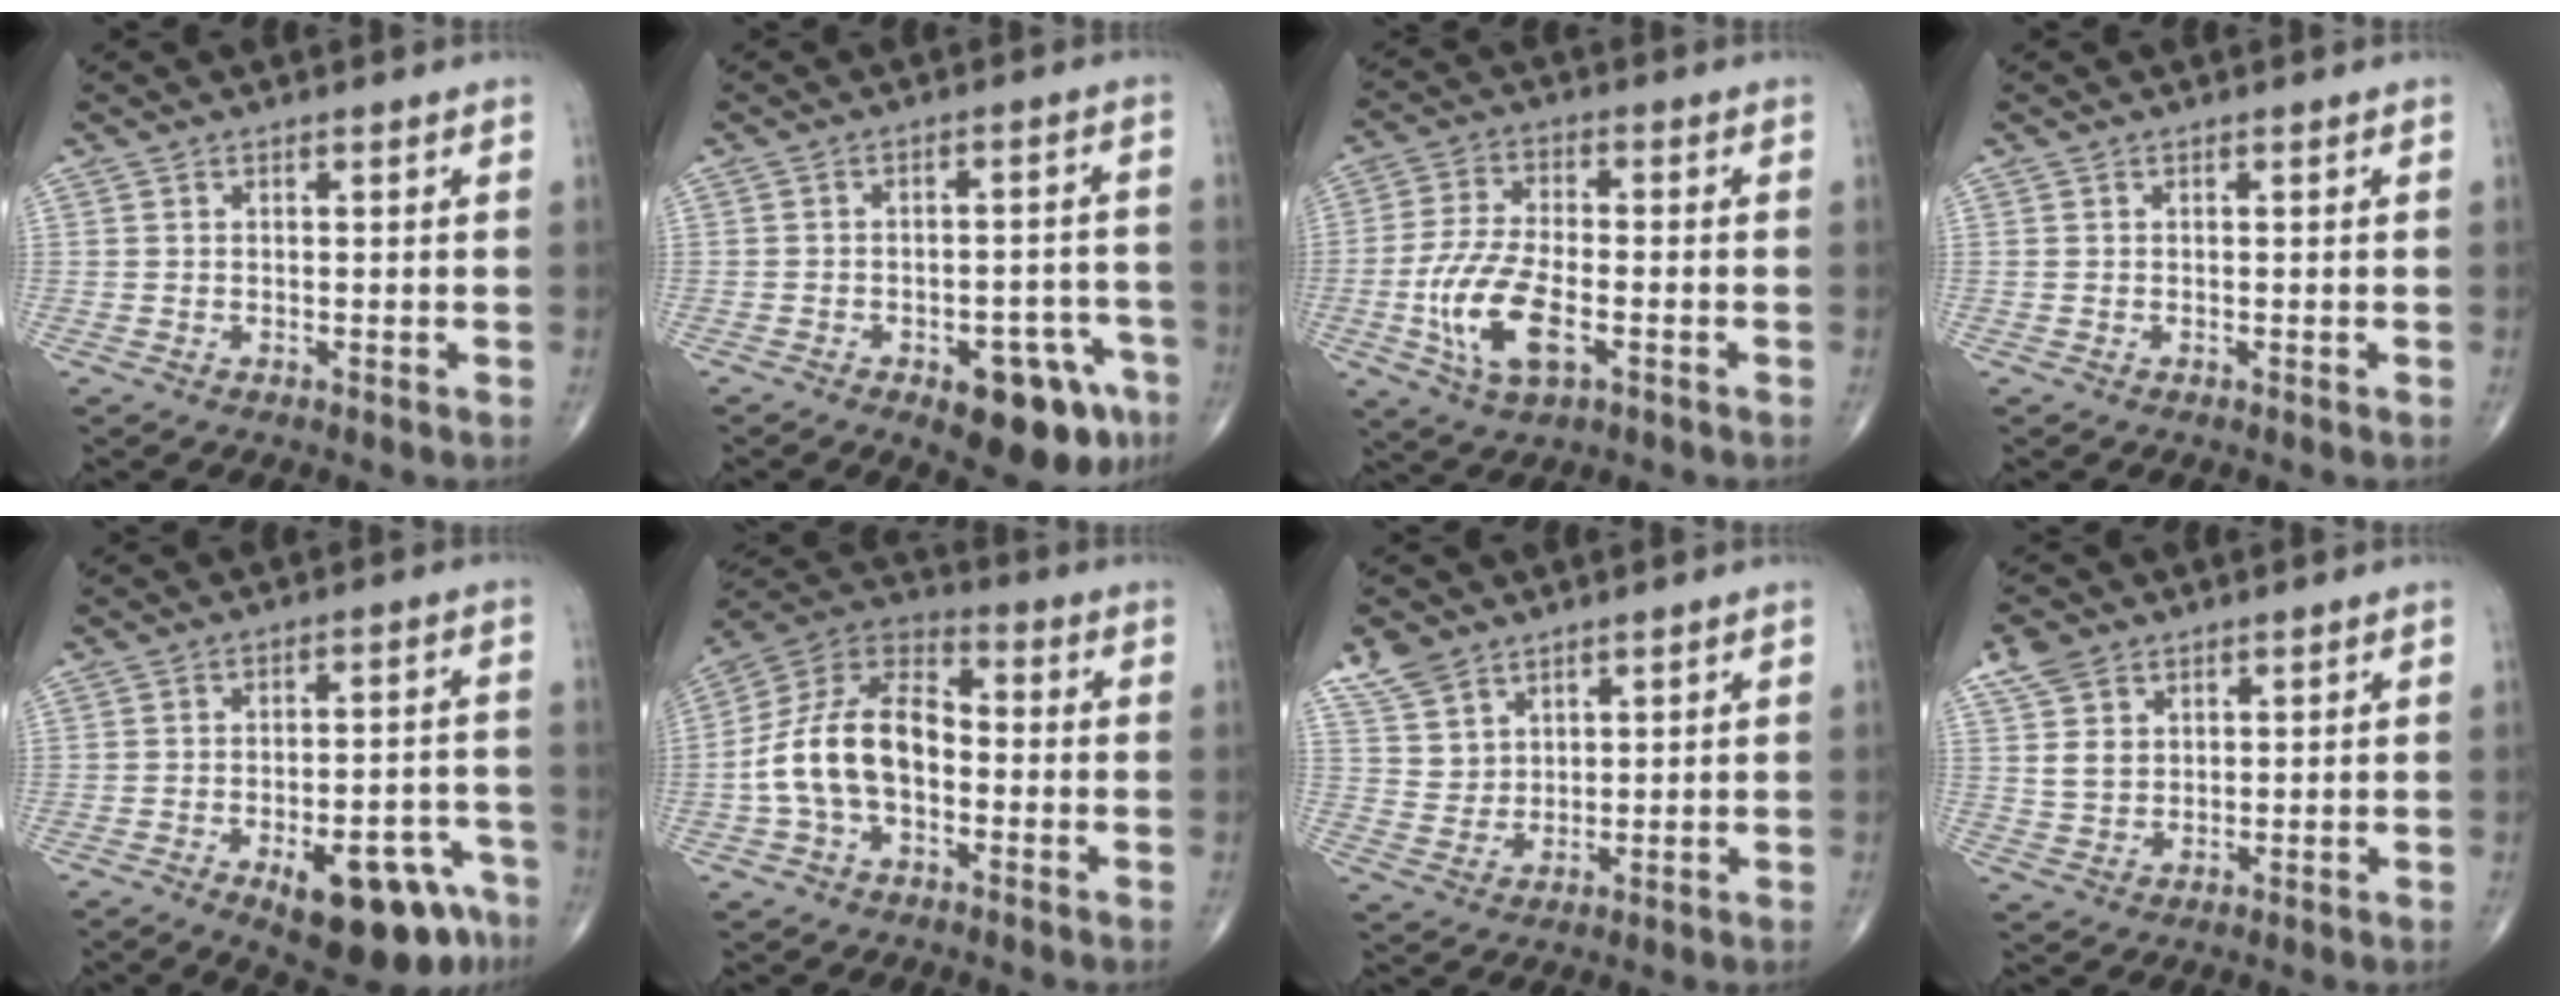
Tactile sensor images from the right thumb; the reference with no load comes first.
{"total": 12.7, "force": [-6.7, 5.6, 9.2], "torque": [-0.088, 0.040, -0.081]}
{"total": 12.7, "force": [-3.7, 5.9, 10.6], "torque": [-0.218, 0.009, -0.068]}
{"total": 0.0}
{"total": 15.4, "force": [-8.5, 6.2, 11.3], "torque": [-0.099, 0.052, -0.105]}
{"total": 15.0, "force": [-2.5, 9.4, 11.4], "torque": [-0.209, 0.044, -0.055]}
{"total": 6.5, "force": [4.7, 4.1, 1.9], "torque": [-0.023, -0.023, 0.101]}
{"total": 6.4, "force": [3.4, 4.6, 2.9], "torque": [-0.042, -0.011, 0.072]}